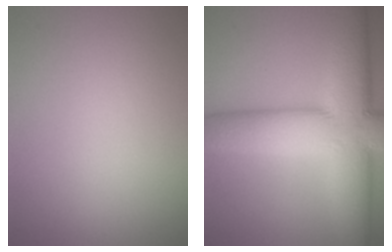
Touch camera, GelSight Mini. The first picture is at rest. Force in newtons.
{"total": 12.8, "press": 12.8, "slide": 0.6}